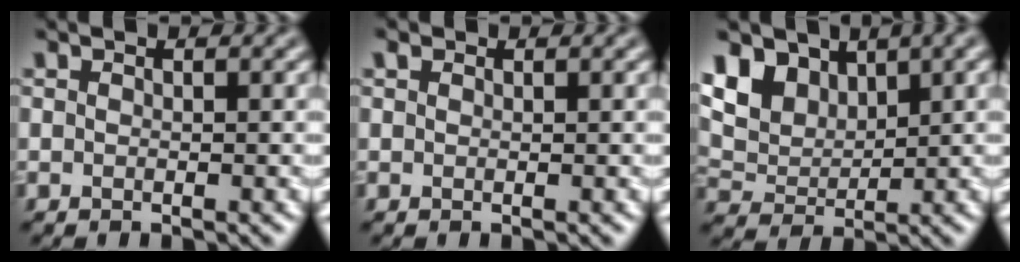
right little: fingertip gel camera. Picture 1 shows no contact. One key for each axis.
{"total": 0.5, "fx": 0.4, "fy": 0.3, "fz": 0.1, "tx": -0.001, "ty": 0.003, "tz": 0.008}
{"total": 6.0, "fx": 3.3, "fy": 3.7, "fz": 3.4, "tx": -0.075, "ty": 0.001, "tz": 0.057}